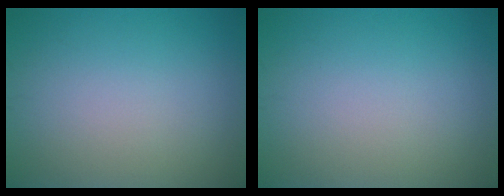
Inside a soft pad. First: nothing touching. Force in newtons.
{"total": 0.0}